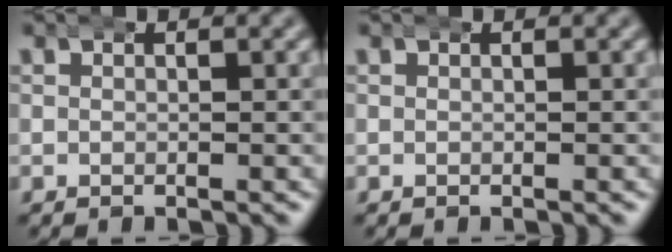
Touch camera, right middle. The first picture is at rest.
{"total": 0.0}